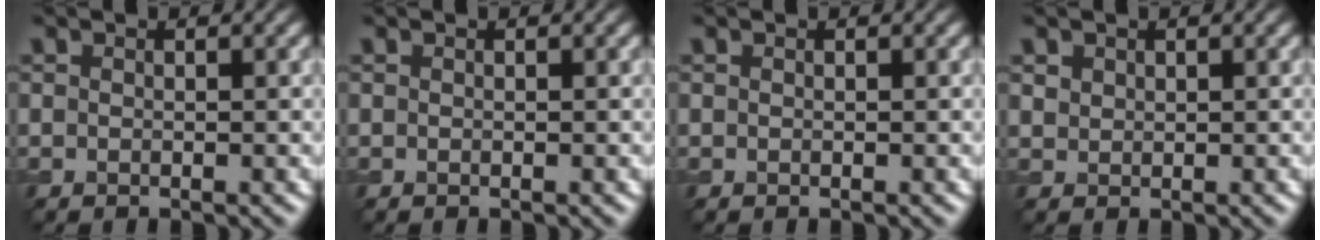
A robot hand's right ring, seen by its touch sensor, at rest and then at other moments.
{"total": 0.0}
{"total": 0.0}
{"total": 1.0, "force": [0.6, 0.7, 0.2], "torque": [-0.006, -0.002, 0.017]}